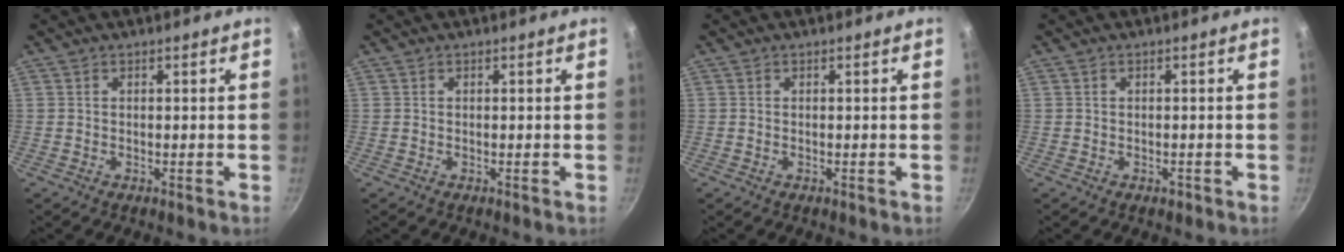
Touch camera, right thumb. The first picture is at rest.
{"total": 0.0}
{"total": 0.0}
{"total": 0.8, "force": [-0.5, 0.5, 0.5], "torque": [-0.008, 0.003, -0.003]}